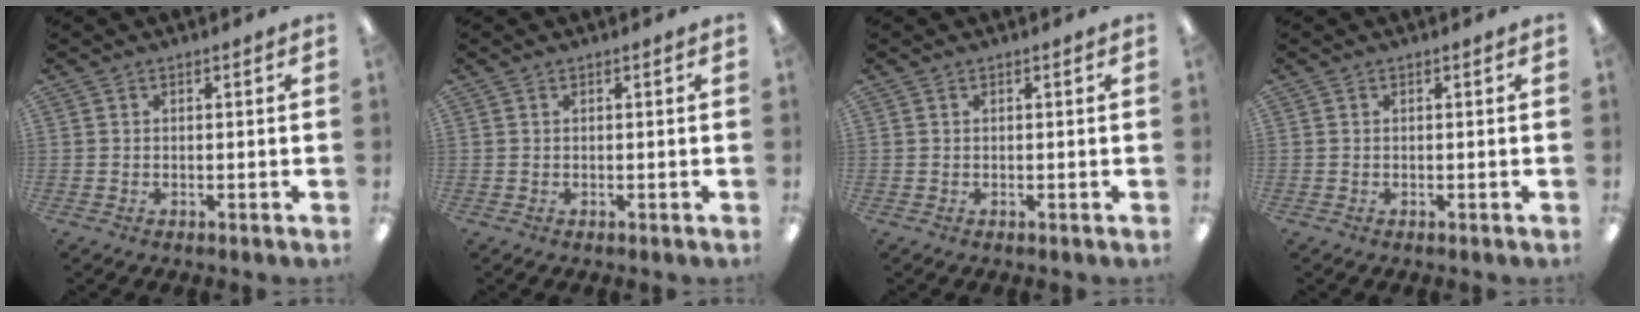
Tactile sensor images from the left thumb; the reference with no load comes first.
{"total": 0.0}
{"total": 0.0}
{"total": 0.0}